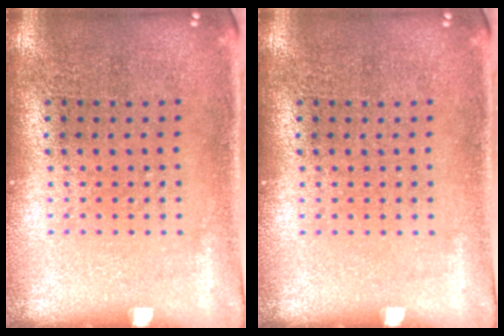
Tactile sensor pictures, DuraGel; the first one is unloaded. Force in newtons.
{"total": 0.0}